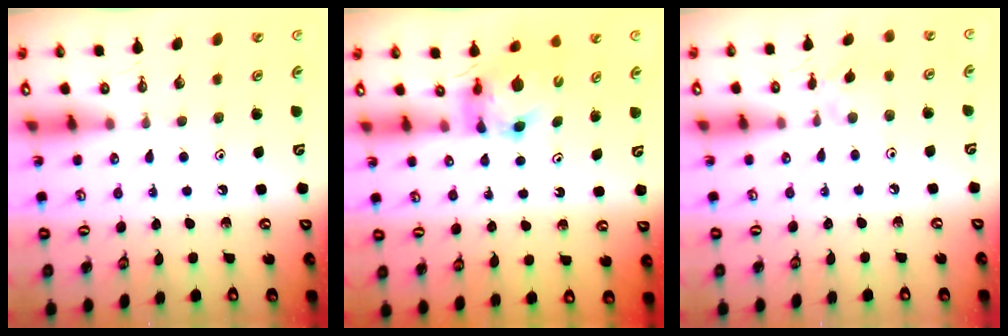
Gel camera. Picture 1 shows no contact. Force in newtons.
{"total": 5.8, "press": 5.8, "slide": 0.5}
{"total": 2.8, "press": 2.8, "slide": 0.1}